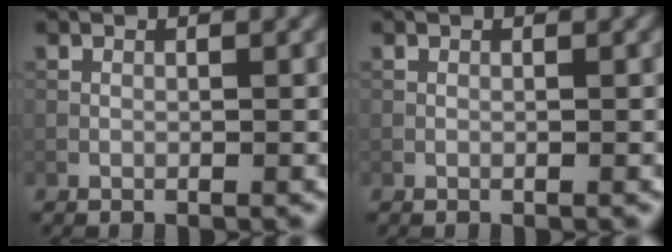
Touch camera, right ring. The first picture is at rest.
{"total": 0.0}